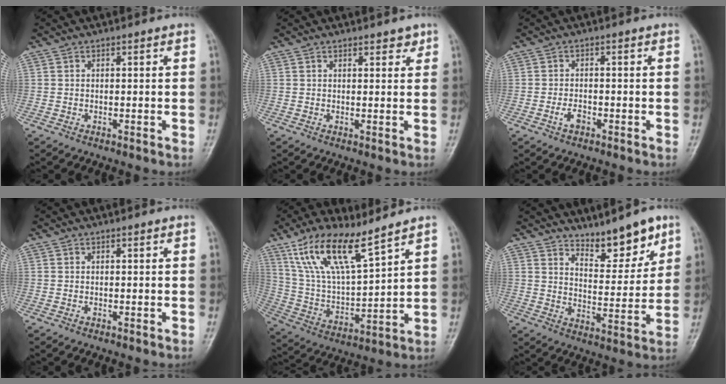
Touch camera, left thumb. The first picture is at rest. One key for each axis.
{"total": 2.0, "fx": 1.6, "fy": 1.0, "fz": 0.8, "tx": 0.005, "ty": -0.009, "tz": 0.018}
{"total": 2.2, "fx": -1.1, "fy": 1.3, "fz": 1.5, "tx": -0.027, "ty": 0.007, "tz": -0.020}
{"total": 0.0}
{"total": 15.4, "fx": 10.5, "fy": 4.2, "fz": 10.5, "tx": -0.184, "ty": -0.048, "tz": 0.216}
{"total": 9.6, "fx": 7.3, "fy": 3.2, "fz": 5.3, "tx": -0.051, "ty": -0.062, "tz": 0.124}